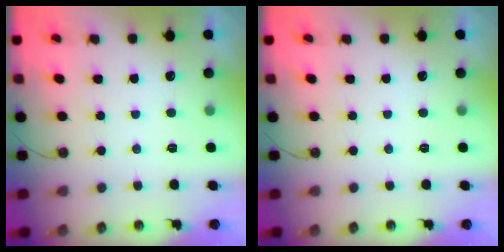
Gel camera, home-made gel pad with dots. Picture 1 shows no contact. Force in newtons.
{"total": 0.0}